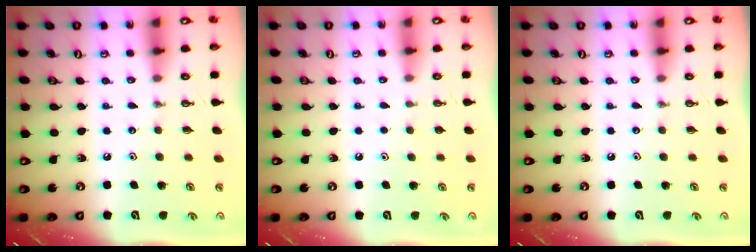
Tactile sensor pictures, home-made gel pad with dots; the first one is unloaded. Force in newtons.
{"total": 0.0}
{"total": 0.0}